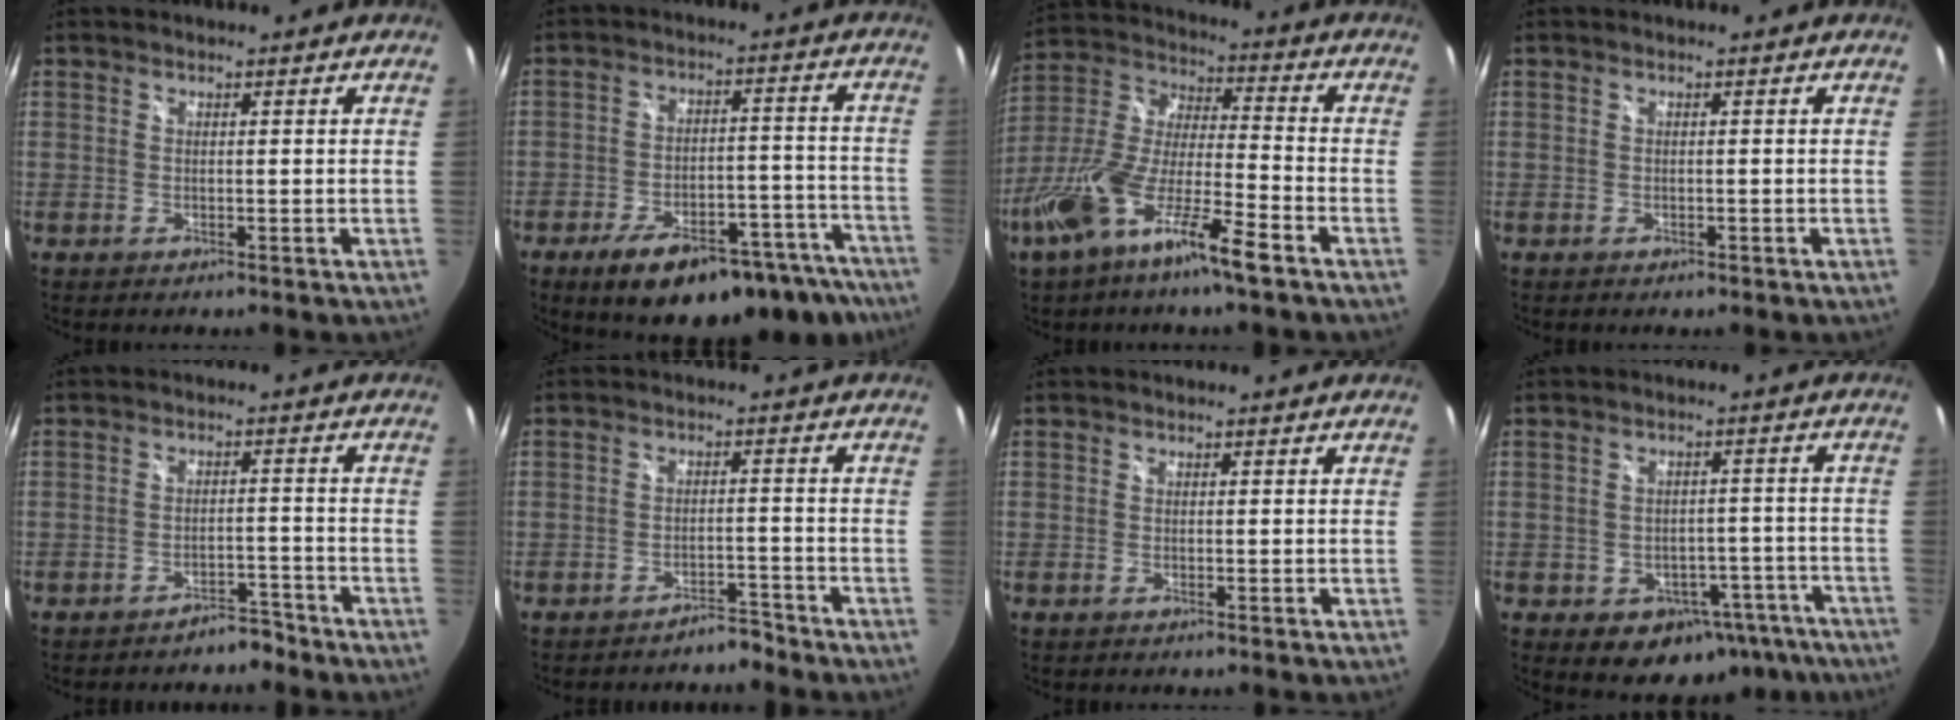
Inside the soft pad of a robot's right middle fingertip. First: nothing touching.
{"total": 21.6, "force": [-16.3, 7.9, 11.7], "torque": [-0.174, 0.008, -0.204]}
{"total": 16.5, "force": [-9.7, 2.4, 13.2], "torque": [-0.266, -0.024, -0.187]}
{"total": 0.8, "force": [-0.5, 0.6, 0.3], "torque": [-0.005, -0.002, -0.008]}
{"total": 3.9, "force": [-3.5, 1.5, 0.8], "torque": [-0.019, 0.012, -0.047]}
{"total": 3.4, "force": [-3.2, 1.0, 0.6], "torque": [-0.015, 0.006, -0.045]}
{"total": 0.0}
{"total": 11.9, "force": [-6.6, 8.4, 5.1], "torque": [-0.086, 0.029, -0.055]}